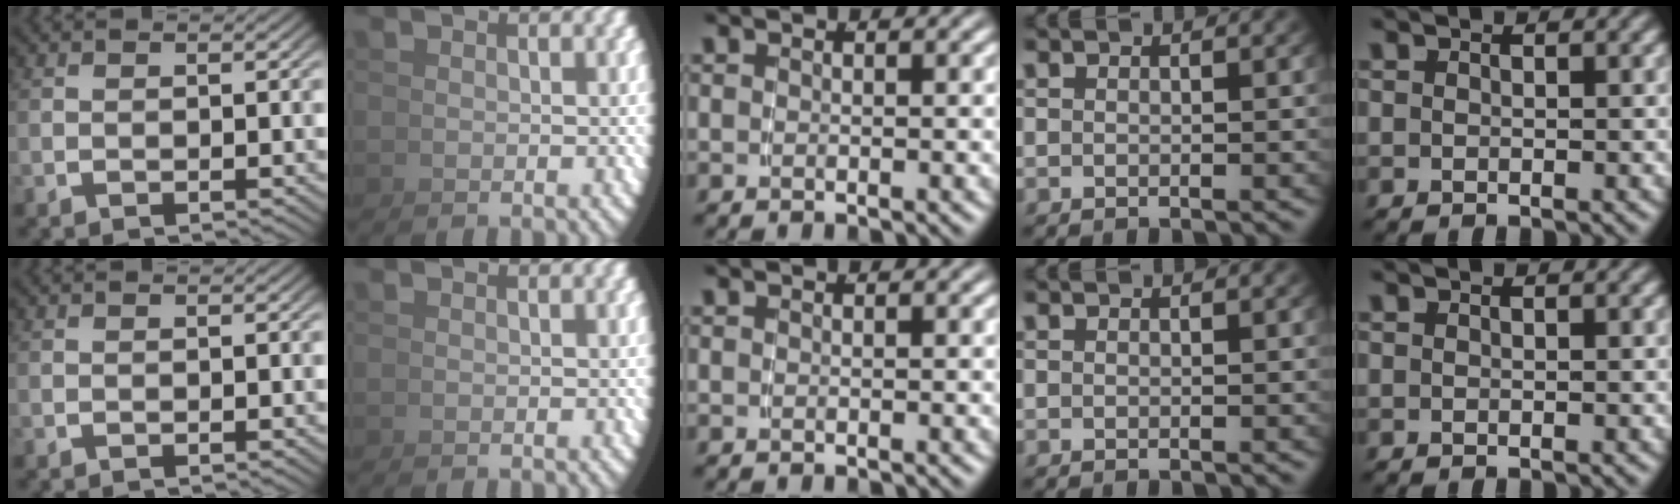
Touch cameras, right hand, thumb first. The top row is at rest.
{}